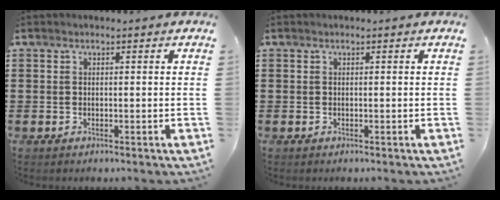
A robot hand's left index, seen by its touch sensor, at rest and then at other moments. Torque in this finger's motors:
{"motor_torque": [0.00, 0.00, 0.02, 0.00]}